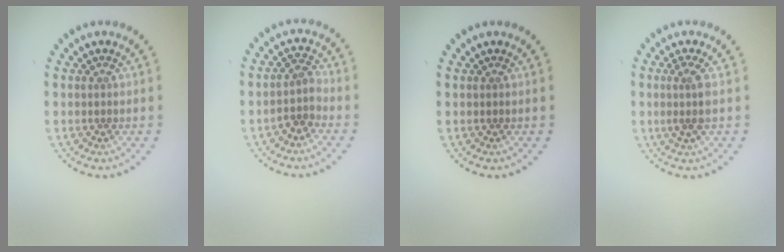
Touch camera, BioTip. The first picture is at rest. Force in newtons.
{"total": 2.0, "press": 1.6, "slide": 1.2}
{"total": 0.0}
{"total": 2.0, "press": 1.6, "slide": 1.1}